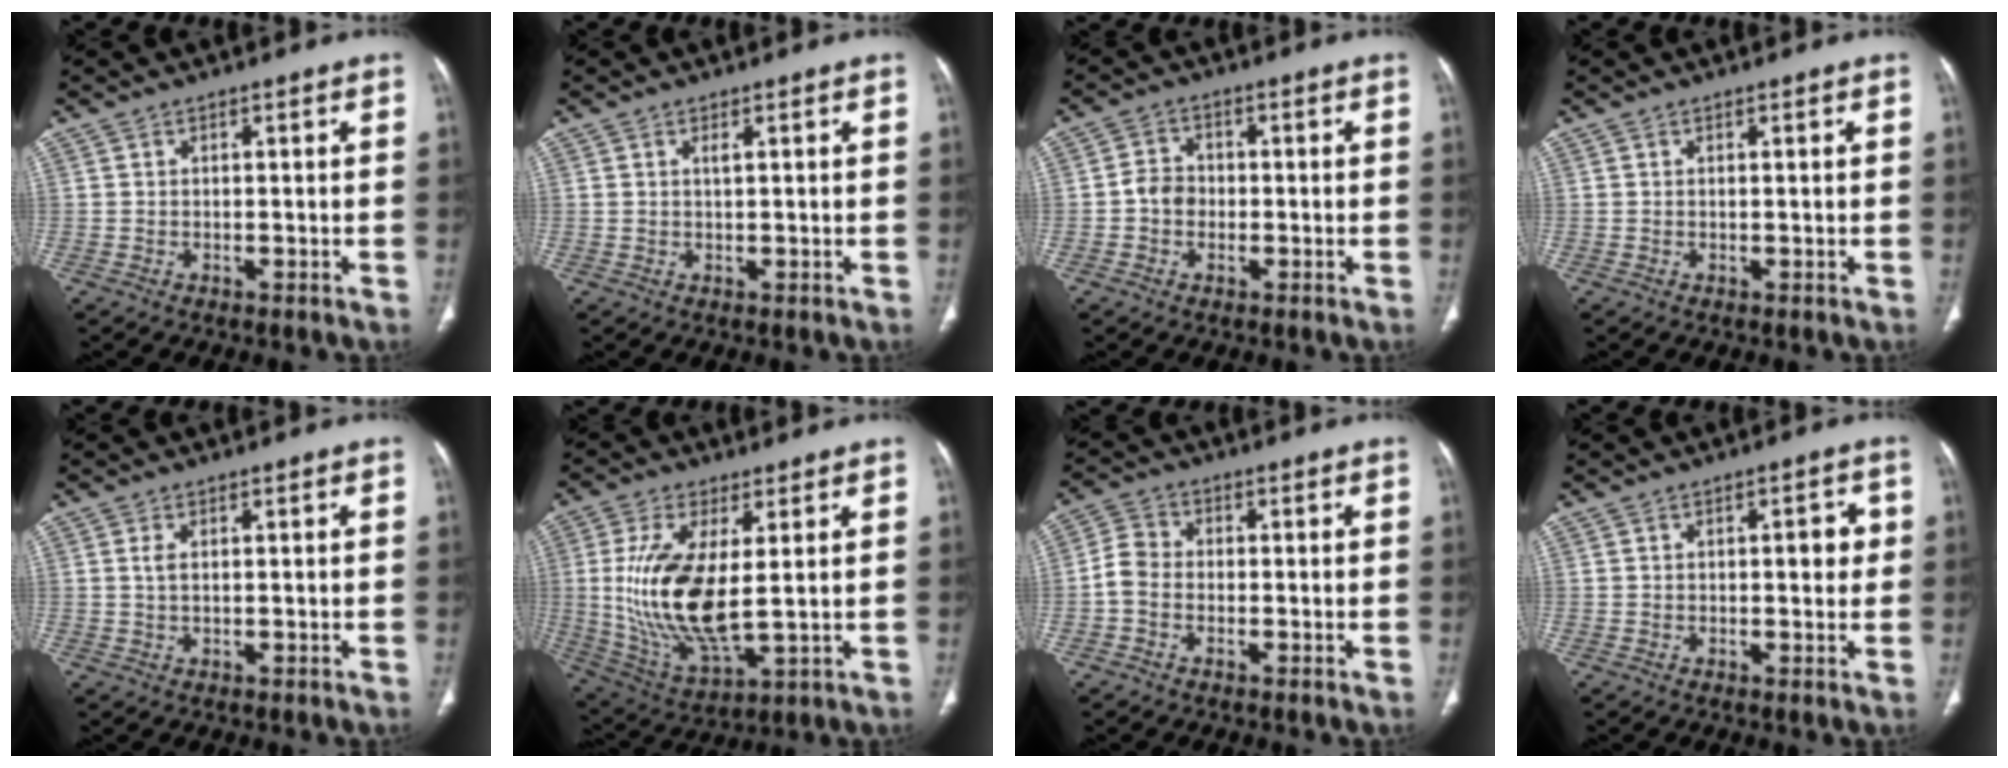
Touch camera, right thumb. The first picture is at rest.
{"total": 1.0, "force": [0.4, 0.2, 0.9], "torque": [-0.019, 0.000, 0.009]}
{"total": 3.9, "force": [-0.7, 3.3, 2.0], "torque": [-0.020, 0.012, -0.020]}
{"total": 0.0}
{"total": 1.6, "force": [0.4, 0.7, 1.4], "torque": [-0.032, 0.000, 0.011]}
{"total": 16.5, "force": [1.3, 6.5, 15.1], "torque": [-0.313, -0.024, 0.037]}
{"total": 4.4, "force": [-1.2, 3.2, 2.8], "torque": [-0.049, 0.012, -0.034]}
{"total": 3.7, "force": [0.4, 1.8, 3.2], "torque": [-0.026, 0.003, 0.003]}